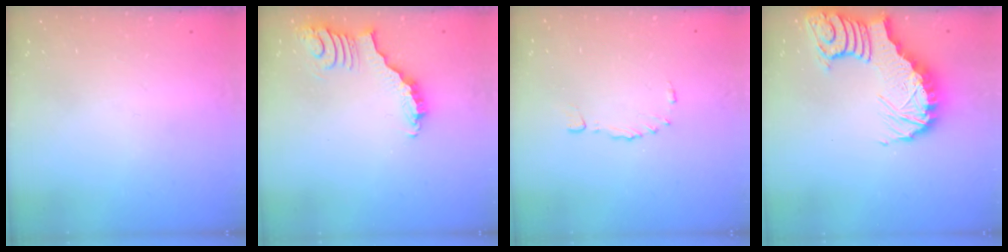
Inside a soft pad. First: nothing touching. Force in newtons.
{"total": 3.9, "press": 3.8, "slide": 0.7}
{"total": 3.1, "press": 3.0, "slide": 0.8}
{"total": 9.9, "press": 9.8, "slide": 1.3}